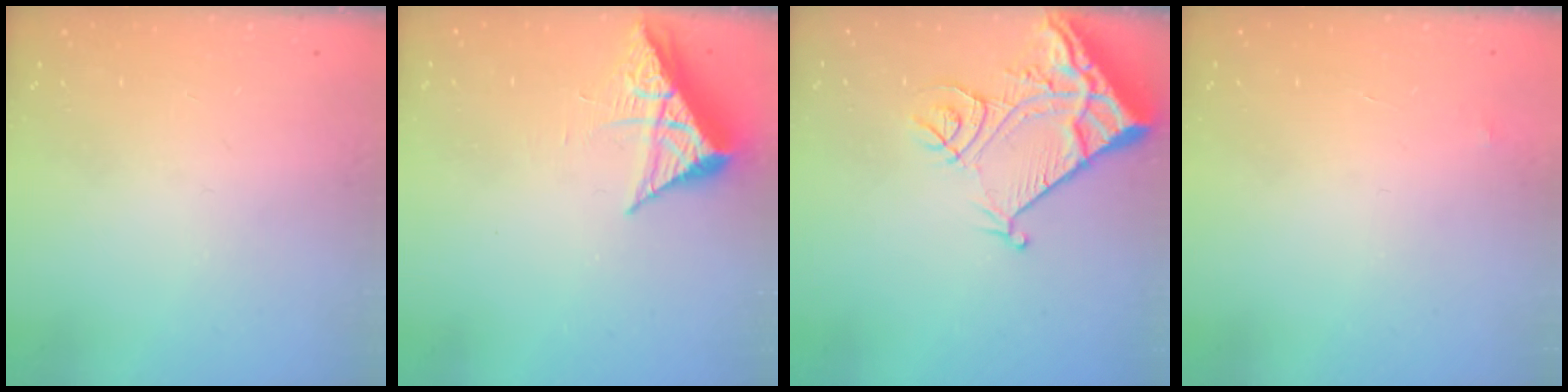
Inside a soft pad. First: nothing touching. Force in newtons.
{"total": 8.9, "press": 8.9, "slide": 0.9}
{"total": 13.6, "press": 13.5, "slide": 1.7}
{"total": 4.0, "press": 4.0, "slide": 0.2}